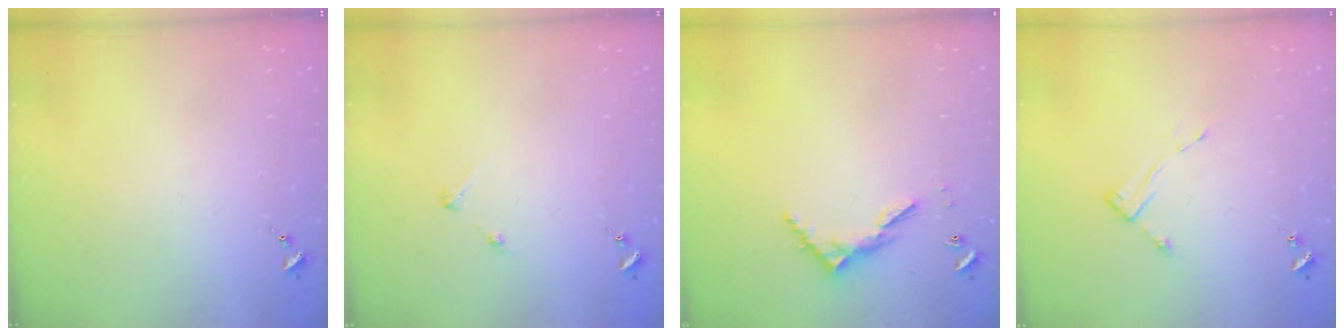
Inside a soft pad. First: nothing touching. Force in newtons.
{"total": 2.7, "press": 2.7, "slide": 0.3}
{"total": 6.3, "press": 6.3, "slide": 0.5}
{"total": 2.6, "press": 2.6, "slide": 0.4}